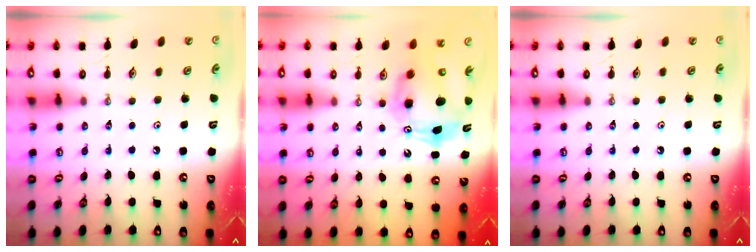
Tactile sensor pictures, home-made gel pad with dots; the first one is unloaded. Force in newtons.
{"total": 11.1, "press": 10.9, "slide": 2.0}
{"total": 0.0}